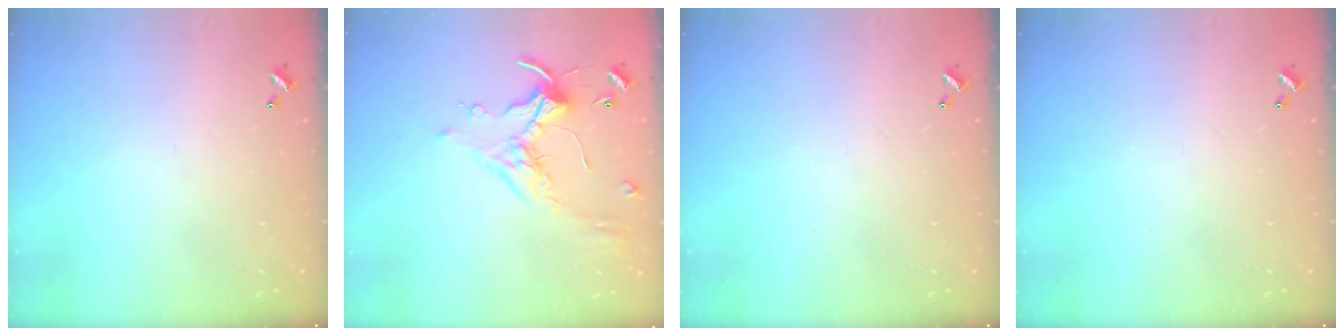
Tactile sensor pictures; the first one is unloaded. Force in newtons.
{"total": 0.9, "press": 0.5, "slide": 0.7}
{"total": 0.0}
{"total": 0.0}